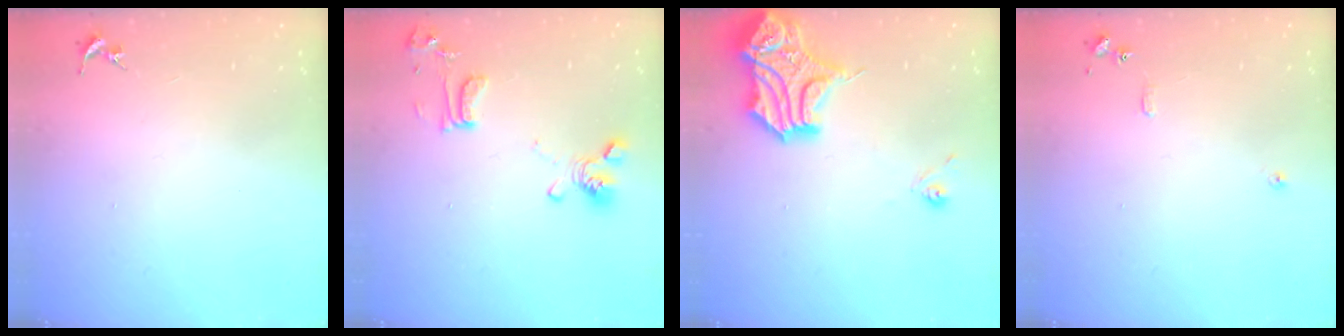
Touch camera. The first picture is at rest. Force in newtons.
{"total": 13.5, "press": 13.4, "slide": 1.8}
{"total": 17.7, "press": 17.5, "slide": 2.7}
{"total": 6.9, "press": 6.8, "slide": 0.7}